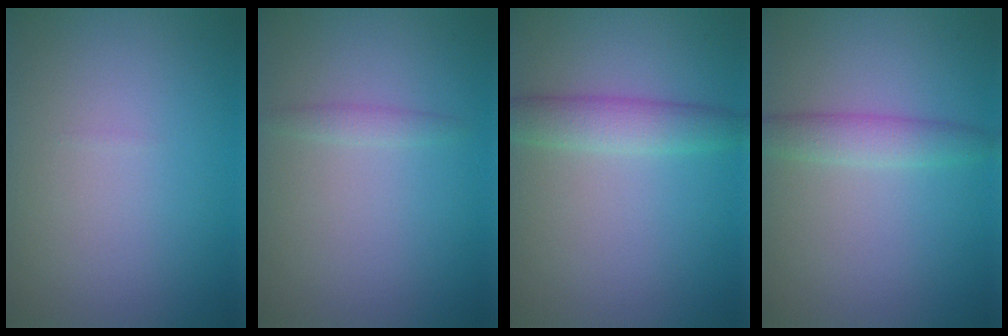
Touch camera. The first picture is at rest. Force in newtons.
{"total": 1.0, "press": 1.0, "slide": 0.0}
{"total": 2.9, "press": 2.9, "slide": 0.2}
{"total": 2.4, "press": 2.4, "slide": 0.1}